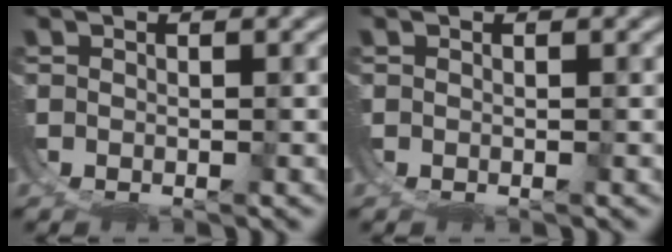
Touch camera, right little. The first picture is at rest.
{"total": 0.0}